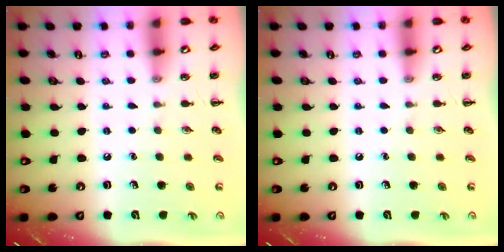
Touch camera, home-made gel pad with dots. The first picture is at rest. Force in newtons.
{"total": 0.0}